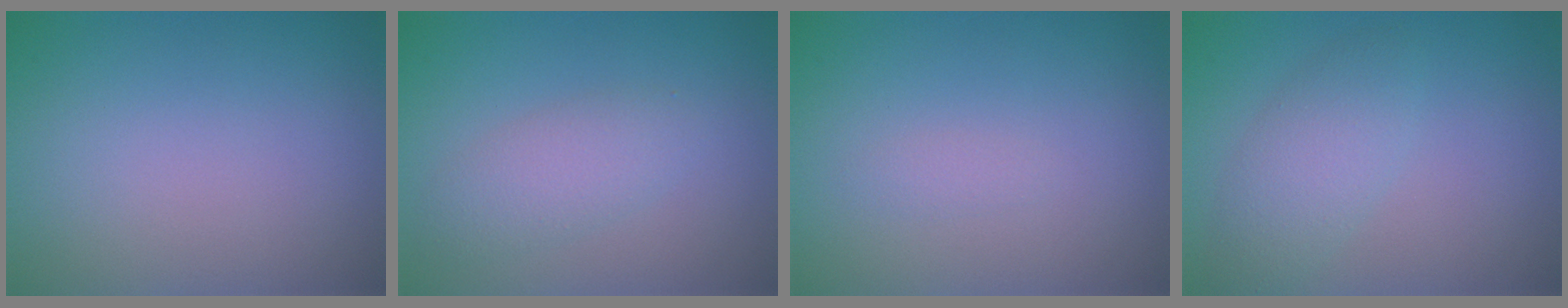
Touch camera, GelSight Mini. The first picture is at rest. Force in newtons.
{"total": 2.7, "press": 2.7, "slide": 0.1}
{"total": 0.6, "press": 0.6, "slide": 0.0}
{"total": 3.1, "press": 3.1, "slide": 0.1}